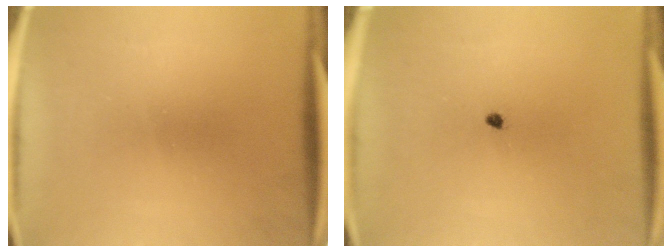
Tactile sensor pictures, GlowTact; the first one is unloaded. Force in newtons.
{"total": 0.7}